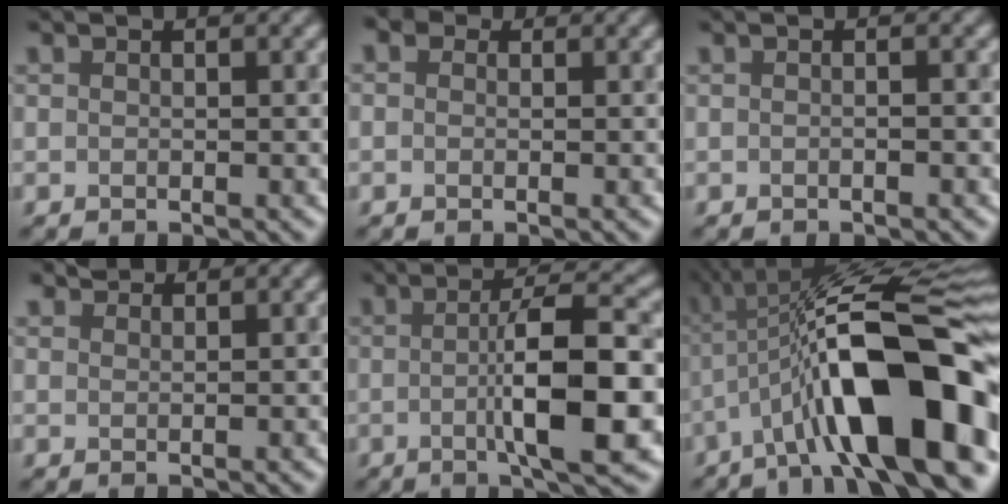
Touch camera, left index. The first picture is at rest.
{"total": 1.9, "force": [0.8, 1.4, 1.1], "torque": [-0.009, 0.003, -0.018]}
{"total": 1.4, "force": [0.0, 0.6, 1.2], "torque": [-0.002, -0.007, -0.010]}
{"total": 1.6, "force": [1.5, 0.5, 0.3], "torque": [-0.010, -0.002, 0.020]}
{"total": 8.6, "force": [-1.2, 1.7, 8.3], "torque": [-0.116, 0.008, -0.025]}
{"total": 15.4, "force": [-3.9, 4.7, 14.1], "torque": [-0.206, 0.026, -0.070]}